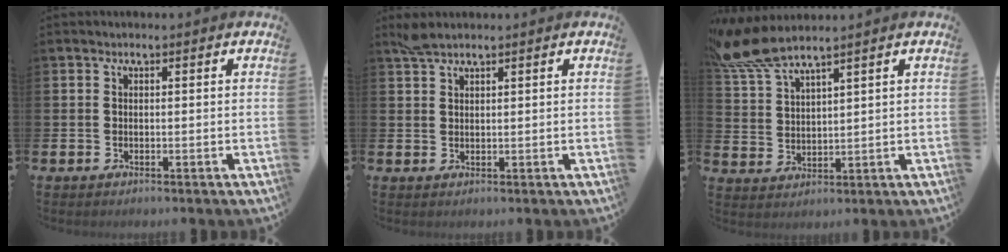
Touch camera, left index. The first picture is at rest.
{"total": 2.2, "force": [1.9, 0.4, 0.9], "torque": [-0.015, 0.003, 0.034]}
{"total": 7.7, "force": [6.9, 0.7, 3.4], "torque": [-0.090, -0.022, 0.127]}